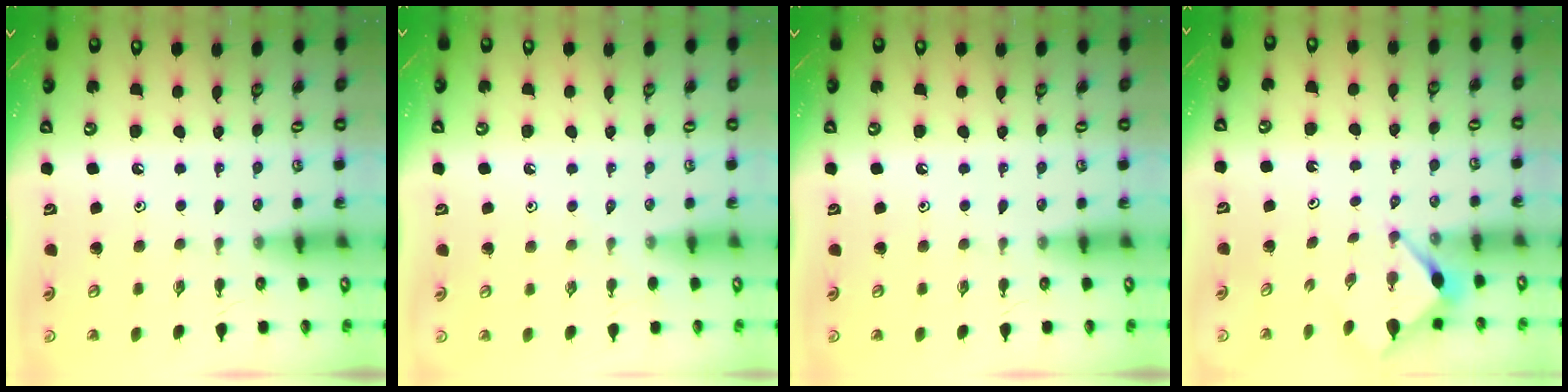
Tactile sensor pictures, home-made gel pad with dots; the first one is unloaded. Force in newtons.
{"total": 2.6, "press": 2.6, "slide": 0.4}
{"total": 0.0}
{"total": 3.4, "press": 3.4, "slide": 0.4}